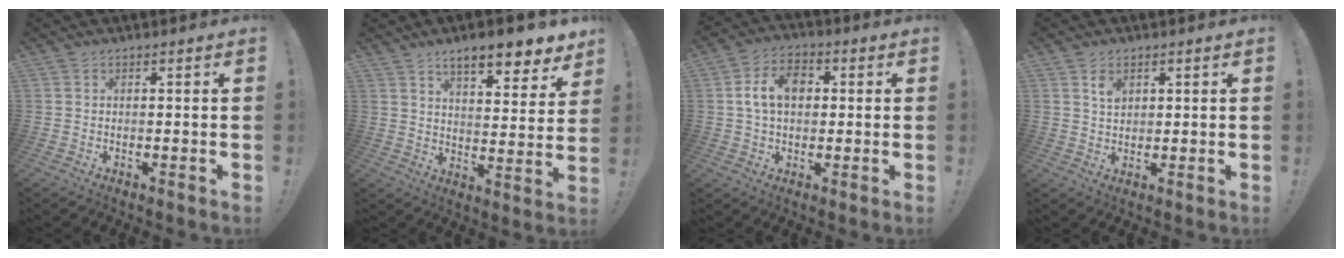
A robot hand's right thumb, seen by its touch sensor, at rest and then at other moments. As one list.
[{"total": 10.9, "force": [7.9, 2.6, 7.0], "torque": [-0.098, -0.056, 0.131]}, {"total": 10.1, "force": [1.7, 7.3, 6.9], "torque": [-0.106, 0.015, 0.033]}, {"total": 3.6, "force": [2.0, 2.5, 1.8], "torque": [-0.017, -0.011, 0.032]}]